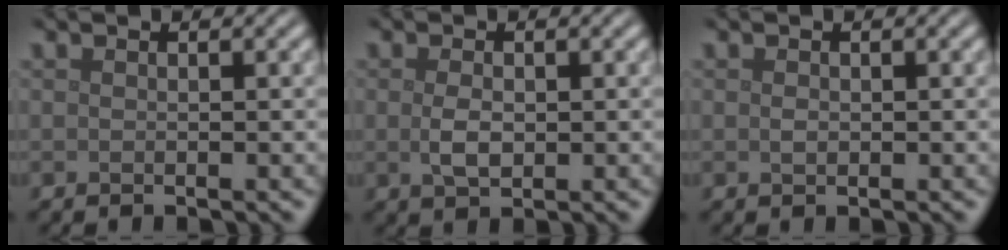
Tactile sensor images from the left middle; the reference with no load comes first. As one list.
[{"total": 2.0, "force": [0.0, 1.2, 1.6], "torque": [-0.037, -0.002, 0.002]}, {"total": 0.6, "force": [0.0, 0.4, 0.5], "torque": [-0.010, -0.002, 0.001]}]